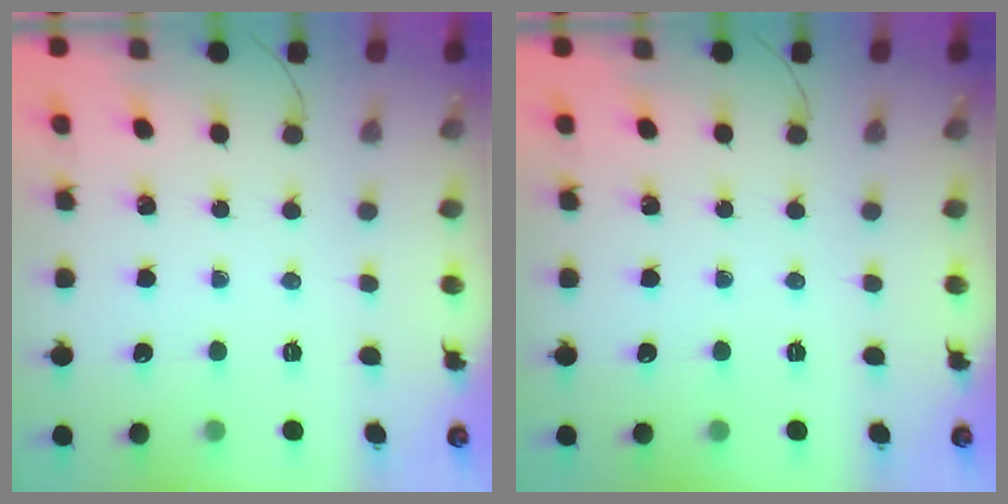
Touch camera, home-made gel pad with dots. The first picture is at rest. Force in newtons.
{"total": 0.0}